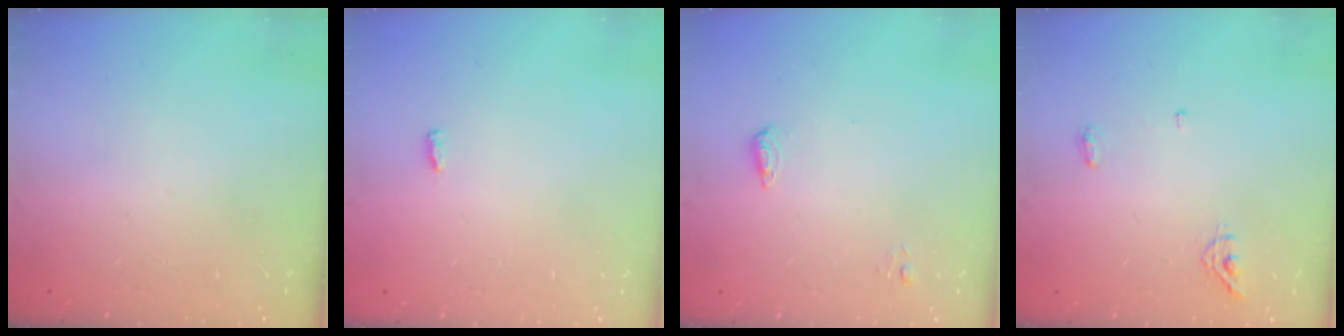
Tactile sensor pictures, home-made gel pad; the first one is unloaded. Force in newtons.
{"total": 2.9, "press": 2.6, "slide": 1.3}
{"total": 5.2, "press": 5.1, "slide": 1.0}
{"total": 4.9, "press": 4.8, "slide": 1.0}